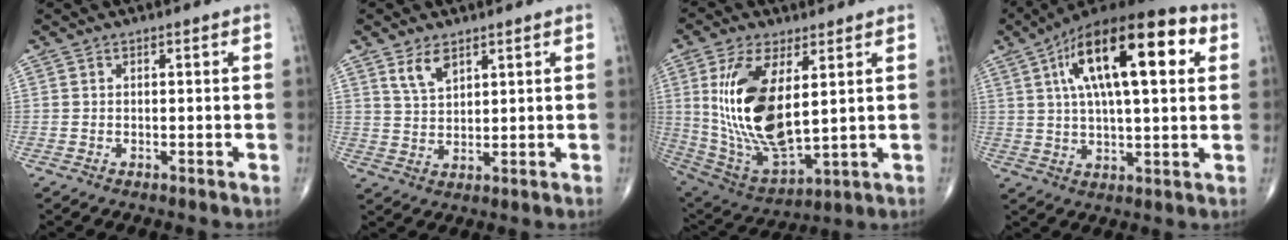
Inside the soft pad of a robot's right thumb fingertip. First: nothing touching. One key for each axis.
{"total": 4.7, "fx": 3.0, "fy": 2.4, "fz": 2.8, "tx": -0.045, "ty": -0.018, "tz": 0.062}
{"total": 19.0, "fx": 3.9, "fy": 8.5, "fz": 16.5, "tx": -0.327, "ty": -0.027, "tz": 0.089}
{"total": 22.7, "fx": 7.2, "fy": 8.4, "fz": 19.8, "tx": -0.319, "ty": 0.015, "tz": 0.108}